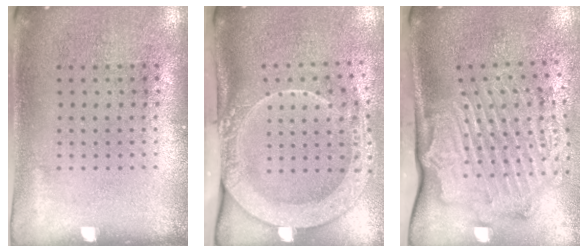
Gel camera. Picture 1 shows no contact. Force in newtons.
{"total": 2.9, "press": 2.1, "slide": 2.0}
{"total": 2.4, "press": 2.2, "slide": 0.9}